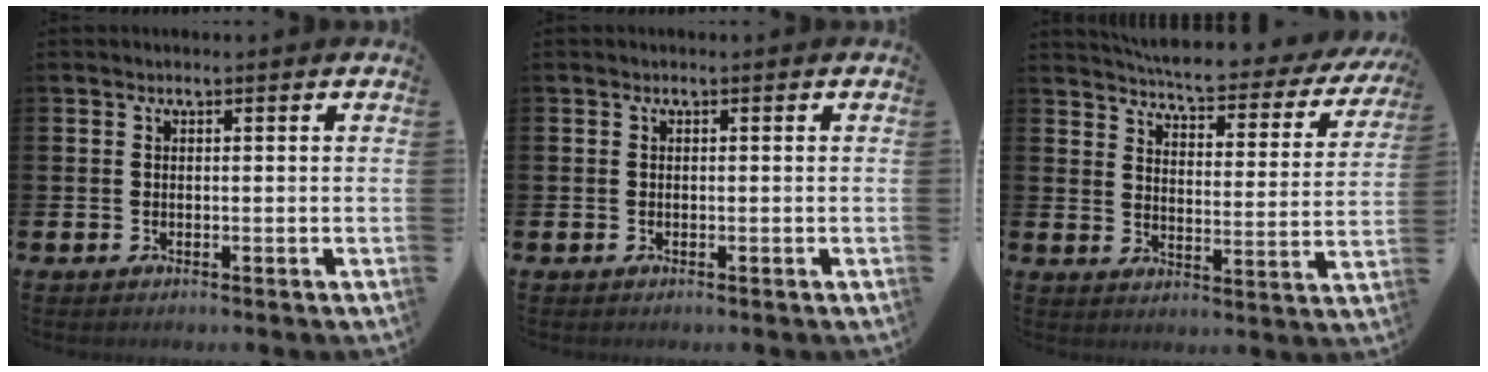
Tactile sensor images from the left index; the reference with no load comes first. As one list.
[{"total": 0.0}, {"total": 5.6, "force": [5.2, 0.5, 1.8], "torque": [-0.052, -0.046, 0.084]}]